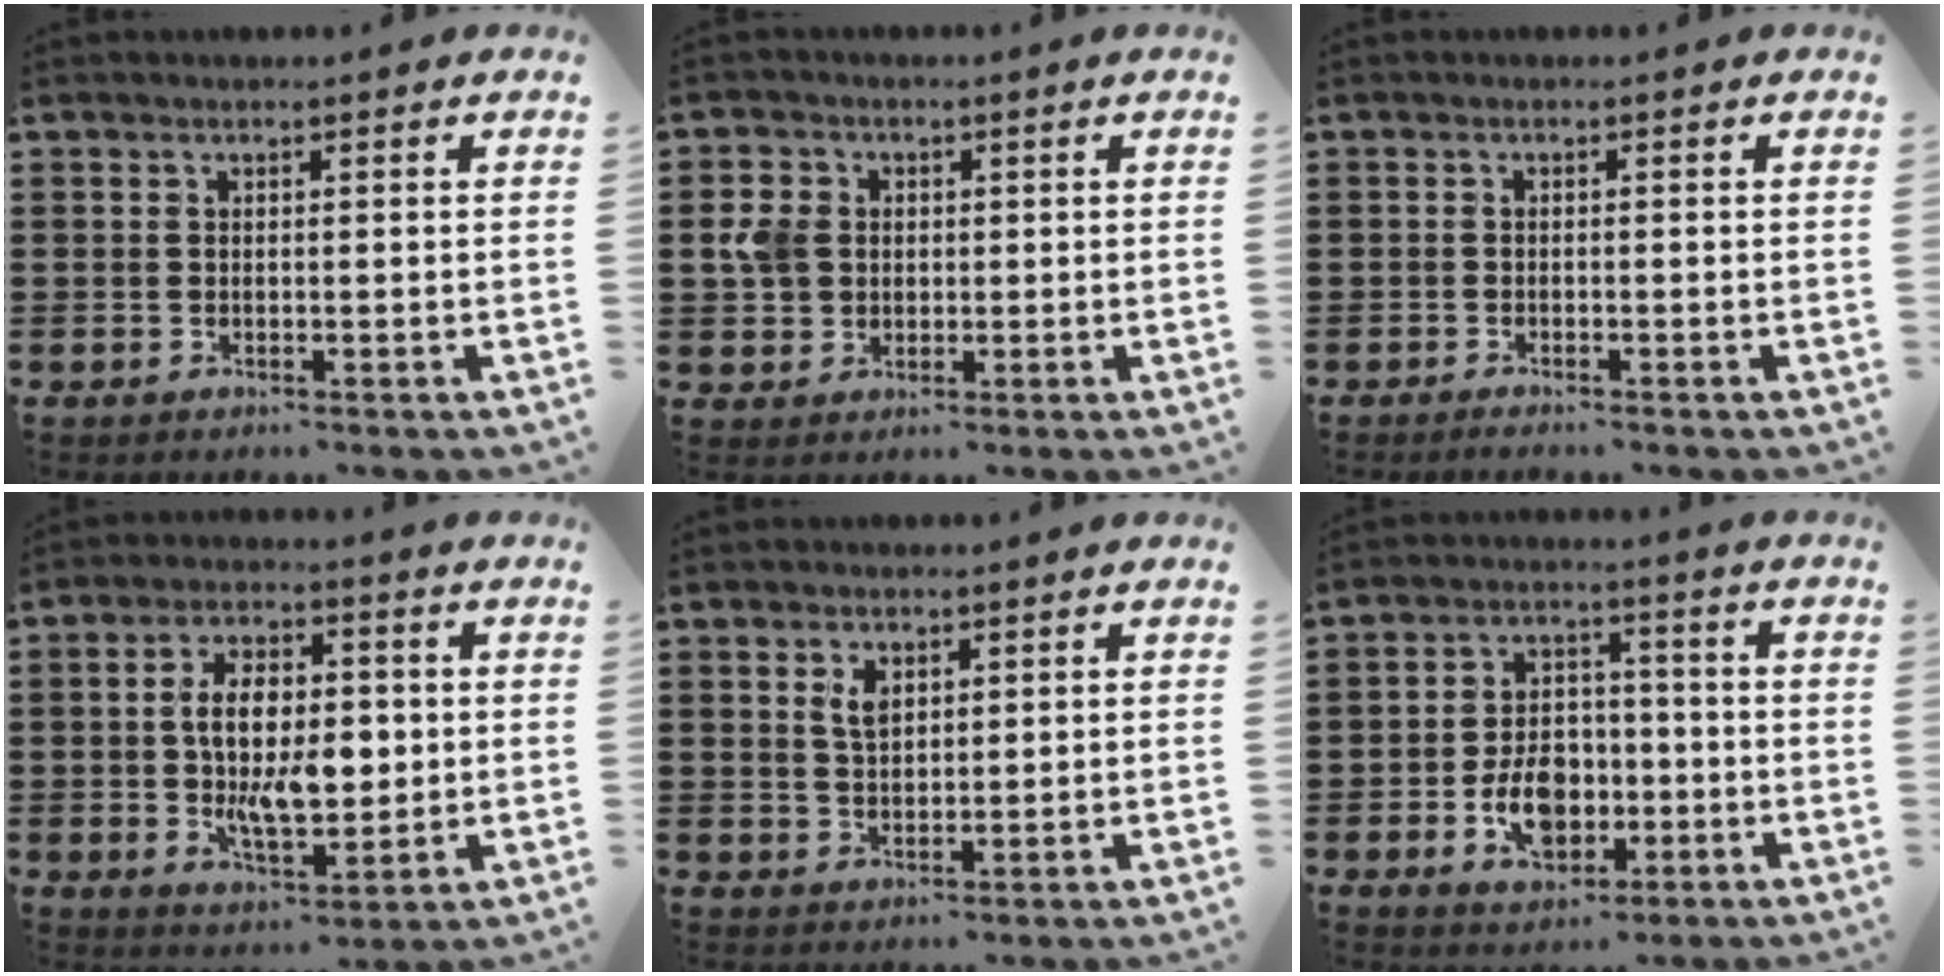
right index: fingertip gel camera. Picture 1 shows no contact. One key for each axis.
{"total": 5.1, "fx": 0.5, "fy": 4.4, "fz": 2.5, "tx": -0.076, "ty": 0.010, "tz": 0.004}
{"total": 0.8, "fx": -0.8, "fy": -0.1, "fz": 0.2, "tx": -0.006, "ty": -0.005, "tz": -0.014}
{"total": 10.3, "fx": 0.2, "fy": 5.3, "fz": 8.9, "tx": -0.157, "ty": 0.001, "tz": -0.004}
{"total": 2.8, "fx": 1.4, "fy": 1.6, "fz": 1.9, "tx": -0.044, "ty": 0.004, "tz": 0.025}
{"total": 8.1, "fx": -2.3, "fy": 5.7, "fz": 5.3, "tx": -0.099, "ty": 0.002, "tz": -0.044}